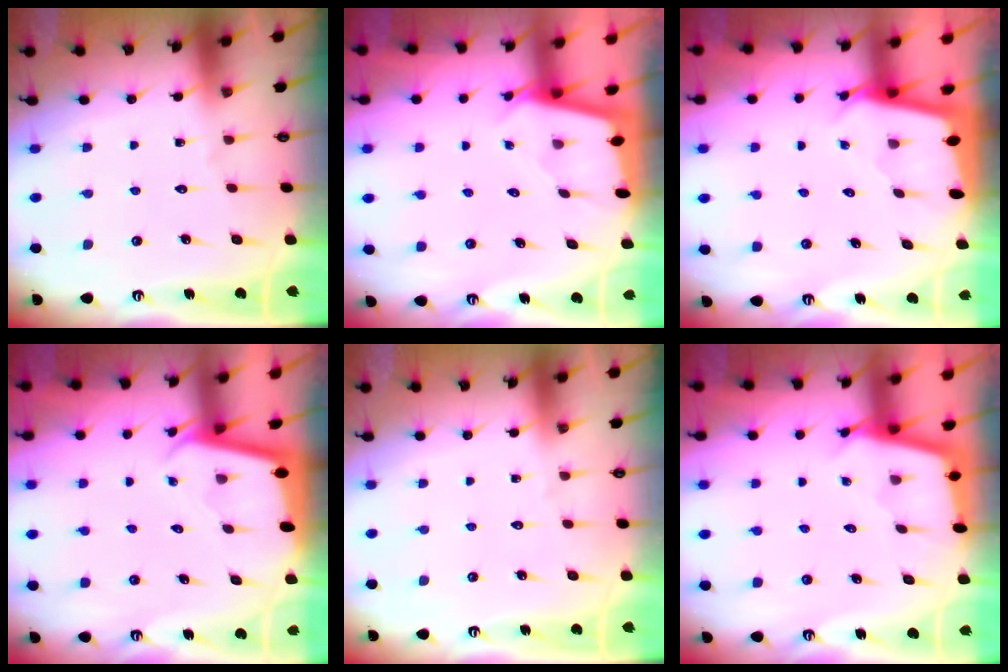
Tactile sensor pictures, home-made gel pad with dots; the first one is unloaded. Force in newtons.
{"total": 1.9, "press": 1.9, "slide": 0.2}
{"total": 2.3, "press": 2.3, "slide": 0.1}
{"total": 1.9, "press": 1.9, "slide": 0.1}
{"total": 0.0}
{"total": 2.3, "press": 2.3, "slide": 0.1}